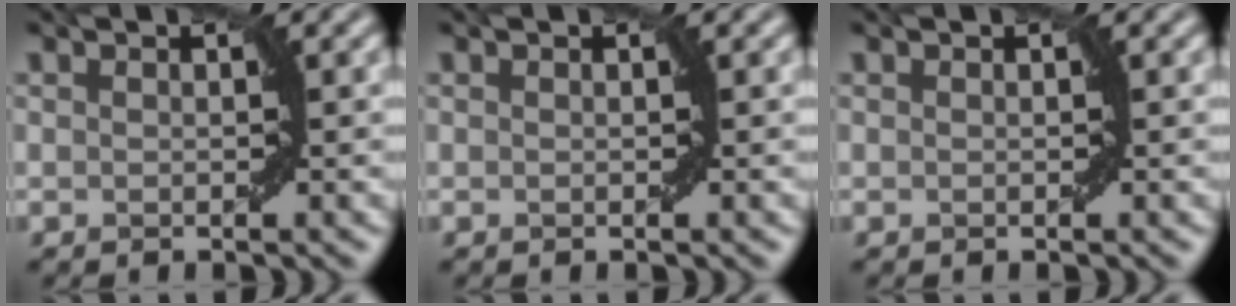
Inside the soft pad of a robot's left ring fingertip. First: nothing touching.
{"total": 0.0}
{"total": 0.0}